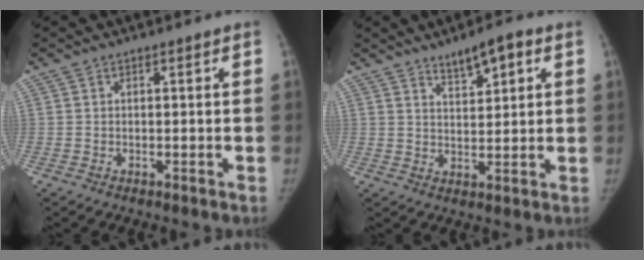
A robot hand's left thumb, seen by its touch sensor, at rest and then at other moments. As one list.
[{"total": 6.1, "force": [3.7, 2.1, 4.5], "torque": [-0.058, -0.018, 0.058]}]